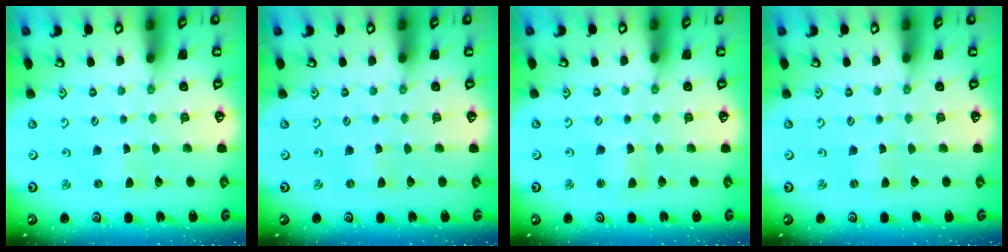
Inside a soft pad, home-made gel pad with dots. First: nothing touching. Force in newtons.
{"total": 0.0}
{"total": 2.2, "press": 2.2, "slide": 0.3}
{"total": 0.8, "press": 0.7, "slide": 0.2}